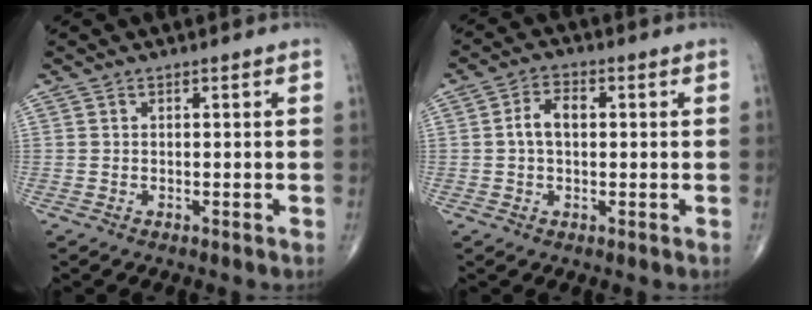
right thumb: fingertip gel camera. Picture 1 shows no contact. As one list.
[{"total": 4.7, "force": [0.4, 2.9, 3.8], "torque": [-0.069, 0.015, 0.002]}]